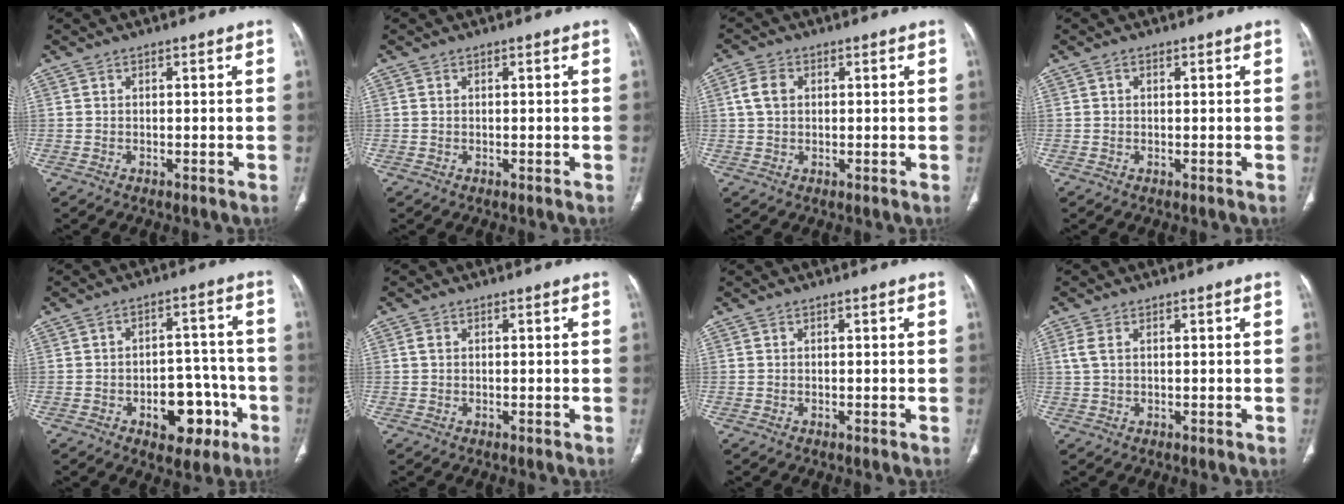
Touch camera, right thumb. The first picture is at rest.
{"total": 0.0}
{"total": 4.2, "force": [1.0, 3.0, 2.9], "torque": [-0.055, 0.006, 0.018]}
{"total": 0.7, "force": [0.3, 0.5, 0.4], "torque": [-0.005, 0.003, 0.005]}
{"total": 11.0, "force": [-4.5, 6.9, 7.3], "torque": [-0.060, 0.046, -0.052]}
{"total": 1.1, "force": [0.2, 0.7, 0.8], "torque": [-0.016, 0.003, 0.007]}
{"total": 0.0}
{"total": 2.5, "force": [0.8, 1.2, 2.0], "torque": [-0.053, 0.011, 0.023]}